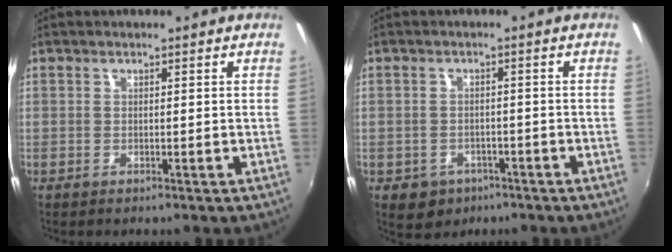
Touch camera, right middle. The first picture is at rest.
{"total": 5.8, "force": [-2.8, 4.7, 1.8], "torque": [-0.050, -0.004, -0.032]}